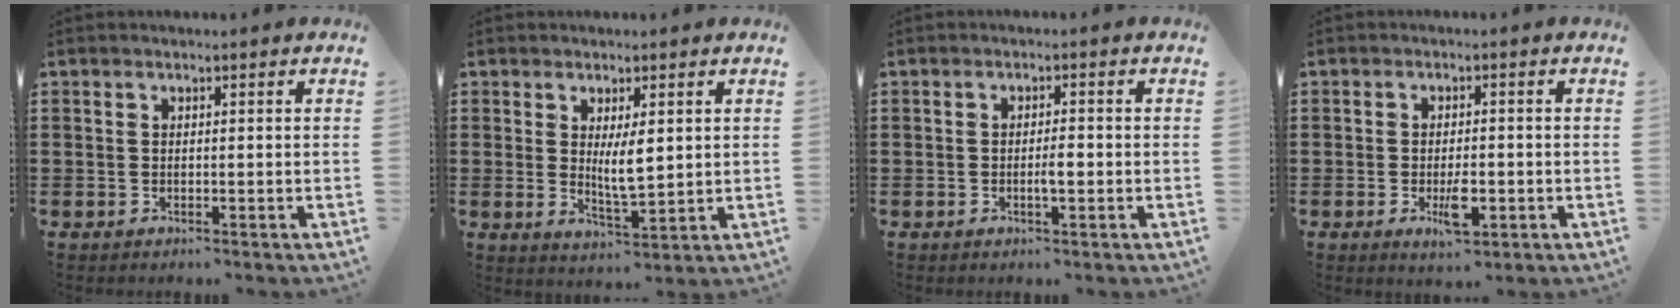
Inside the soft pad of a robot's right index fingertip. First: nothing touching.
{"total": 4.9, "force": [0.9, 1.7, 4.5], "torque": [-0.072, -0.004, 0.013]}
{"total": 2.2, "force": [-0.5, 0.5, 2.1], "torque": [-0.038, 0.002, -0.008]}
{"total": 5.0, "force": [-1.6, 1.9, 4.4], "torque": [-0.077, 0.002, -0.025]}